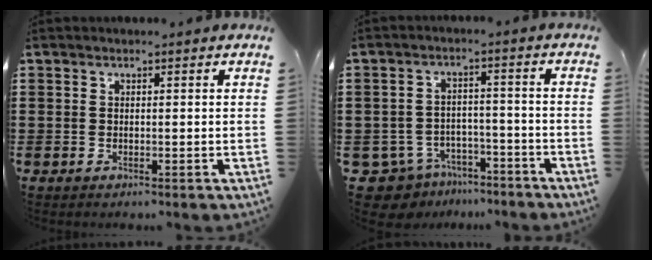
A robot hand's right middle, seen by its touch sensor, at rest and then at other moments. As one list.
[{"total": 5.7, "force": [-5.3, 1.9, 0.7], "torque": [-0.044, 0.008, -0.116]}]